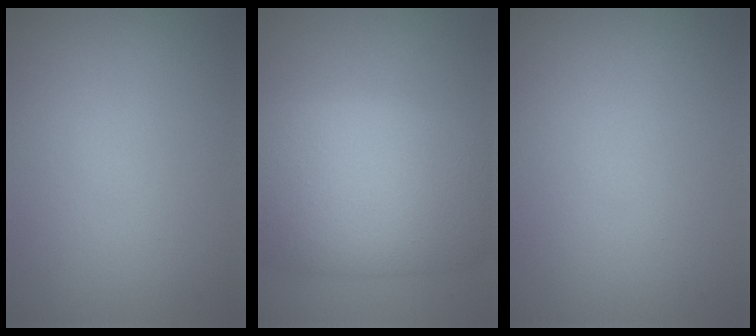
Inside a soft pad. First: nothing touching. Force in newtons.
{"total": 11.9, "press": 11.9, "slide": 0.3}
{"total": 0.0}